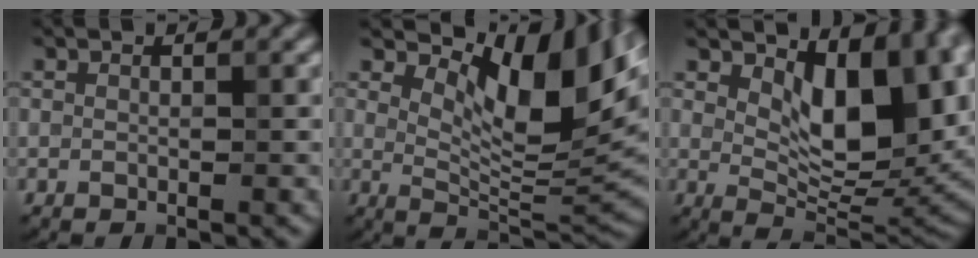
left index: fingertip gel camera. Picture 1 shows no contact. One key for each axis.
{"total": 10.7, "fx": 4.7, "fy": 4.1, "fz": 8.7, "tx": -0.125, "ty": -0.005, "tz": 0.087}
{"total": 11.2, "fx": 3.7, "fy": 5.5, "fz": 9.0, "tx": -0.128, "ty": -0.012, "tz": 0.067}